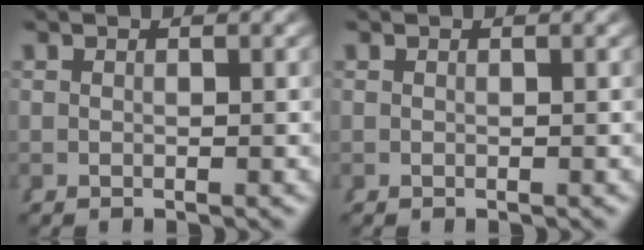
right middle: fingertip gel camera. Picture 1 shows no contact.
{"total": 0.0}